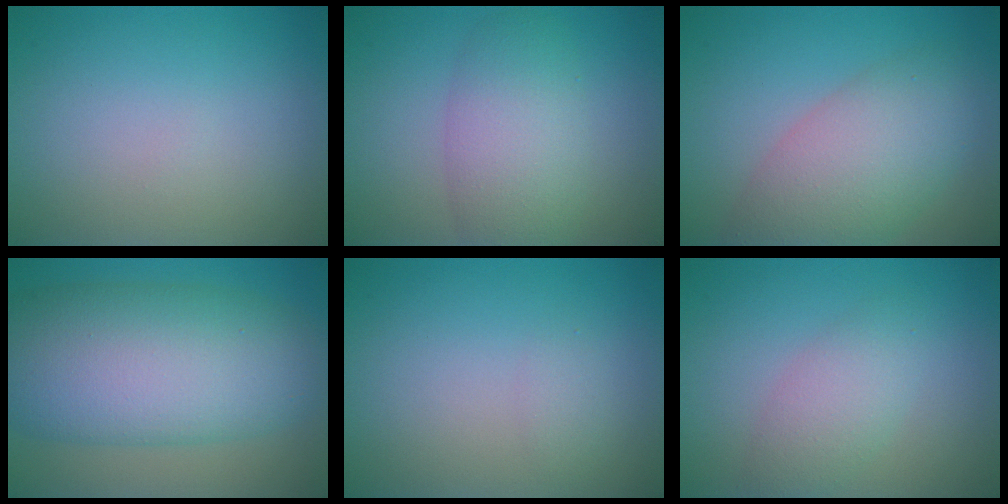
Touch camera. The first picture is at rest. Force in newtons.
{"total": 5.4, "press": 5.4, "slide": 0.1}
{"total": 6.9, "press": 6.9, "slide": 0.5}
{"total": 12.8, "press": 12.8, "slide": 0.2}
{"total": 0.9, "press": 0.9, "slide": 0.0}
{"total": 3.0, "press": 3.0, "slide": 0.1}